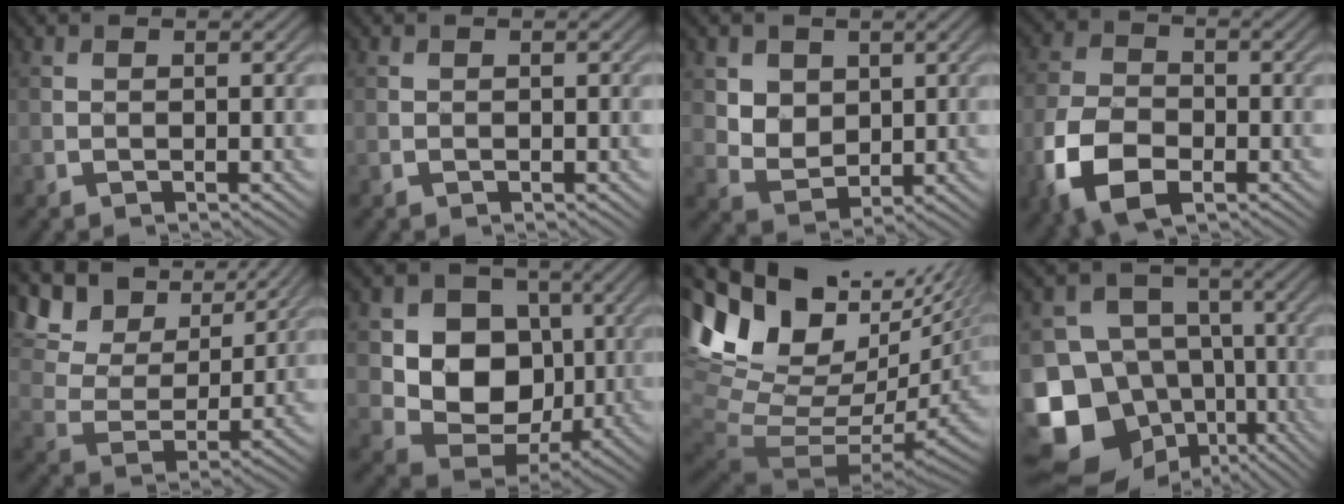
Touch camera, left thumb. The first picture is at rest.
{"total": 0.0}
{"total": 4.9, "force": [2.2, 3.8, 2.0], "torque": [-0.066, -0.020, 0.047]}
{"total": 9.9, "force": [-4.4, 6.1, 6.5], "torque": [-0.163, -0.018, -0.092]}
{"total": 13.9, "force": [9.3, 7.0, 7.6], "torque": [-0.198, 0.013, 0.147]}
{"total": 10.7, "force": [1.6, 8.9, 5.8], "torque": [-0.124, -0.007, 0.016]}
{"total": 17.4, "force": [4.7, 9.4, 13.9], "torque": [-0.237, 0.001, 0.133]}
{"total": 19.1, "force": [-8.7, 15.3, 7.3], "torque": [-0.206, -0.030, -0.133]}